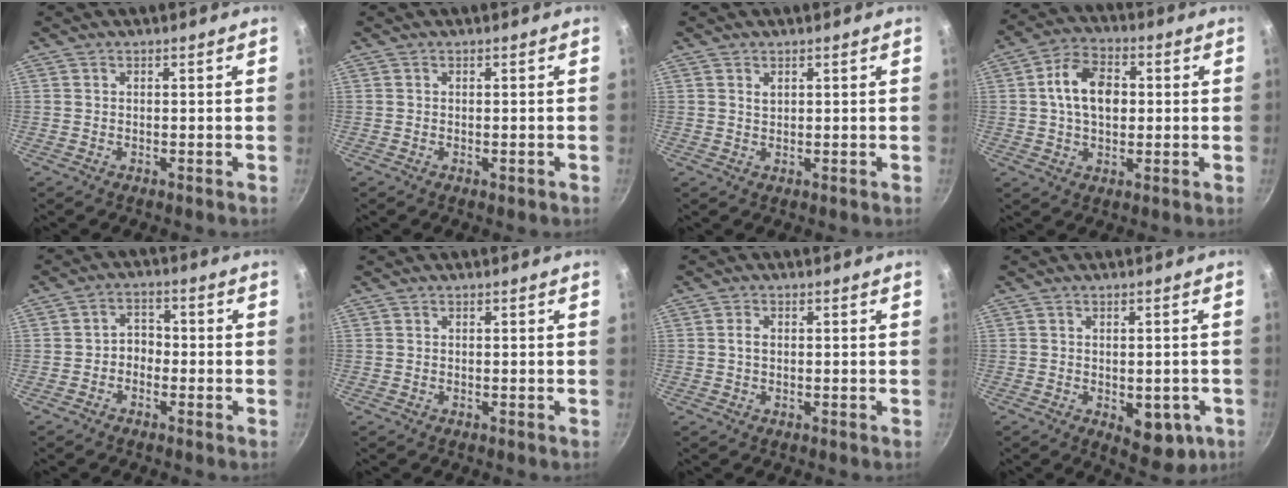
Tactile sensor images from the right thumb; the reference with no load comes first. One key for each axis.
{"total": 0.9, "fx": -0.3, "fy": 0.3, "fz": 0.8, "tx": -0.010, "ty": 0.001, "tz": -0.005}
{"total": 1.2, "fx": 0.6, "fy": 0.7, "fz": 0.7, "tx": -0.012, "ty": 0.002, "tz": 0.013}
{"total": 10.5, "fx": 1.1, "fy": 7.0, "fz": 7.8, "tx": -0.112, "ty": 0.016, "tz": 0.009}
{"total": 3.5, "fx": -1.3, "fy": 2.7, "fz": 1.8, "tx": -0.008, "ty": 0.022, "tz": -0.030}
{"total": 0.0}
{"total": 1.5, "fx": 0.1, "fy": 1.0, "fz": 1.1, "tx": -0.020, "ty": 0.005, "tz": 0.002}
{"total": 8.2, "fx": -2.5, "fy": 4.4, "fz": 6.4, "tx": -0.050, "ty": 0.002, "tz": -0.022}